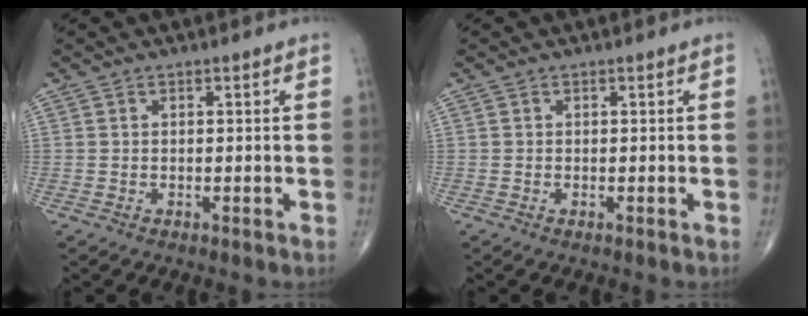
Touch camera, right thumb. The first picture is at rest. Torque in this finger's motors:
{"motor_torque": [-0.23, -0.03, 0.23, -0.04, -0.02]}